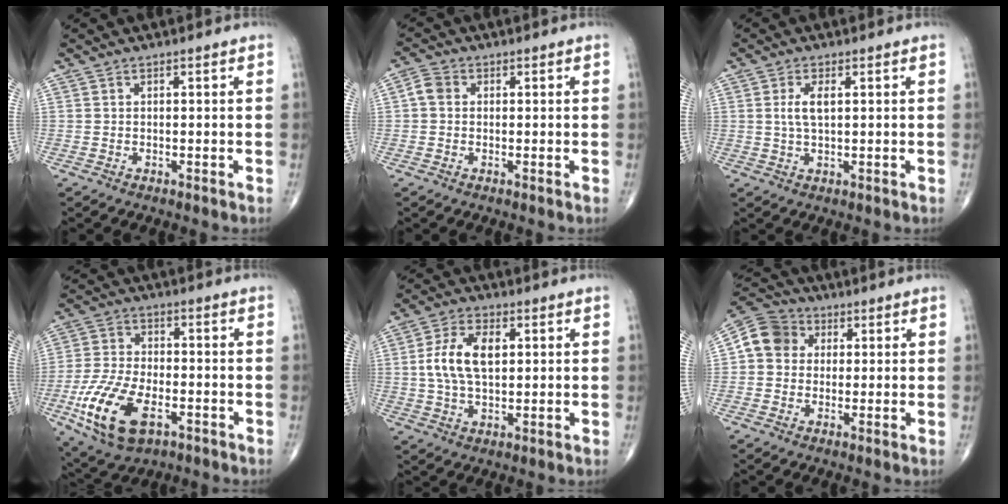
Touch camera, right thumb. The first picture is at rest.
{"total": 2.9, "force": [0.1, 2.4, 1.6], "torque": [-0.027, 0.009, -0.004]}
{"total": 3.7, "force": [0.8, 1.5, 3.3], "torque": [-0.071, 0.000, 0.017]}
{"total": 15.4, "force": [-5.9, 8.1, 11.7], "torque": [-0.234, 0.008, -0.104]}
{"total": 9.7, "force": [1.6, 5.4, 7.9], "torque": [-0.153, 0.005, 0.030]}
{"total": 7.9, "force": [1.2, 7.0, 3.4], "torque": [-0.044, 0.016, 0.008]}